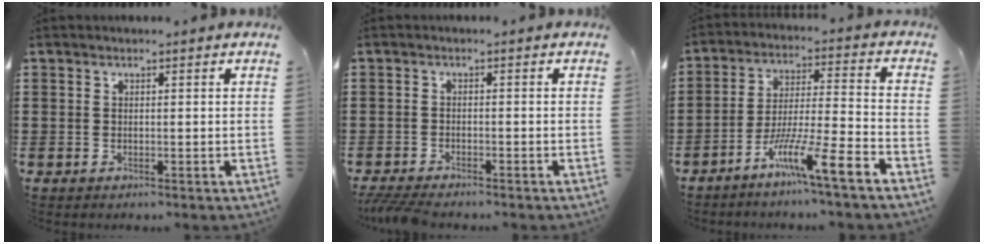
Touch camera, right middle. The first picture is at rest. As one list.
[{"total": 2.3, "force": [-2.2, 0.3, 0.9], "torque": [-0.030, -0.003, -0.048]}, {"total": 9.9, "force": [-7.2, 0.1, 6.7], "torque": [-0.124, -0.004, -0.140]}]